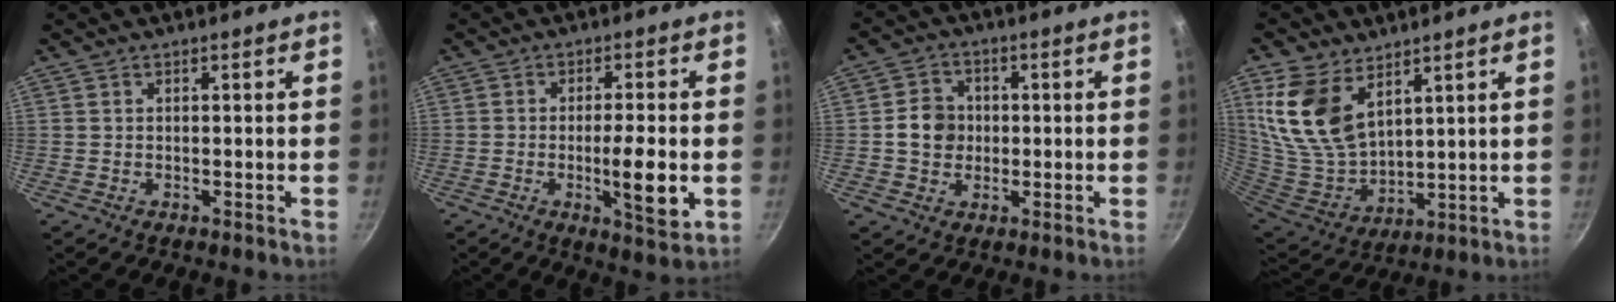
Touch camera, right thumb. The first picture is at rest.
{"total": 8.5, "force": [-1.8, 1.7, 8.1], "torque": [-0.128, 0.001, -0.026]}
{"total": 6.4, "force": [-0.1, 5.7, 2.9], "torque": [-0.022, 0.010, -0.010]}
{"total": 15.7, "force": [7.8, 9.1, 10.0], "torque": [-0.195, -0.049, 0.170]}